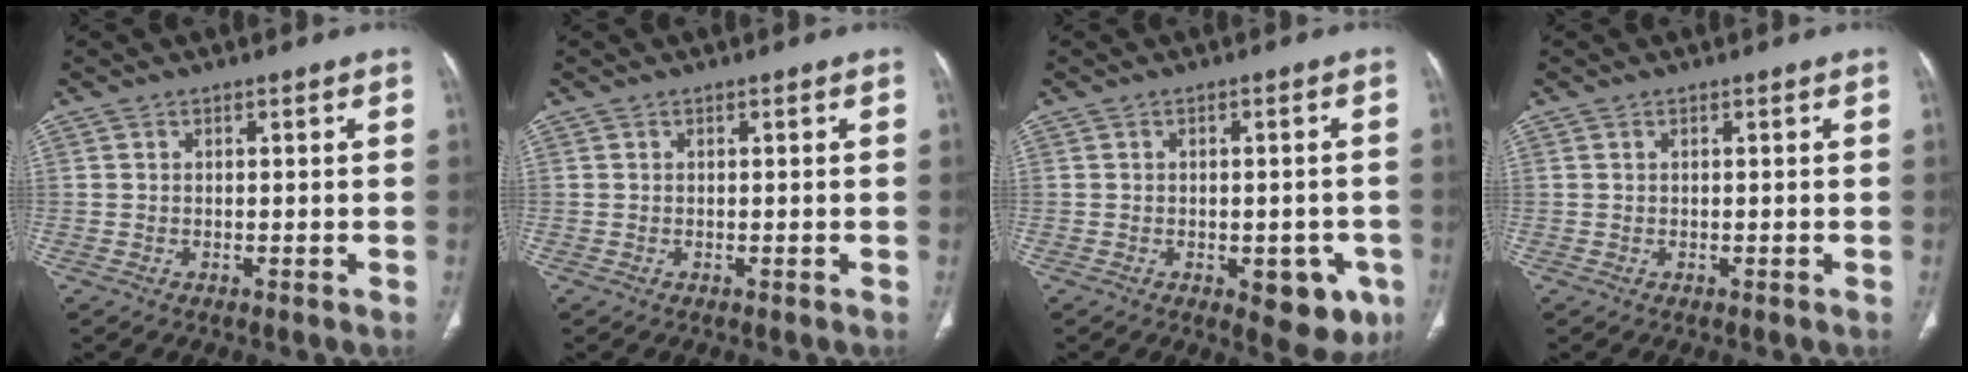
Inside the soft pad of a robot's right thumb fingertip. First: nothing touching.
{"total": 0.0}
{"total": 8.6, "force": [-3.4, 4.4, 6.5], "torque": [-0.045, 0.004, -0.033]}
{"total": 0.0}